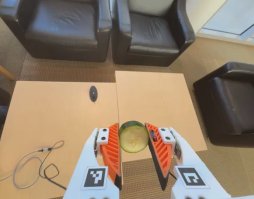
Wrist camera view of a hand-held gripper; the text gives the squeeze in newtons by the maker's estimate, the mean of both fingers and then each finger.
{"total": 10.2, "left": 9.8, "right": 10.6}